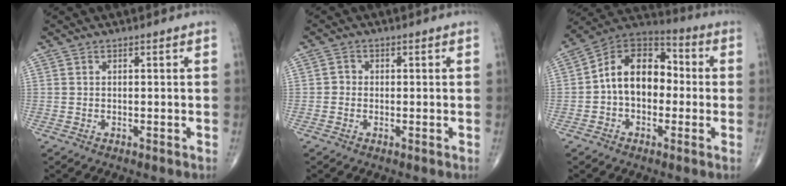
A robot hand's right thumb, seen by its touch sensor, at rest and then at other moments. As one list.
[{"total": 1.5, "force": [-0.3, 1.4, 0.5], "torque": [0.001, 0.005, -0.009]}, {"total": 14.2, "force": [-0.4, 9.8, 10.2], "torque": [-0.136, 0.045, -0.022]}]